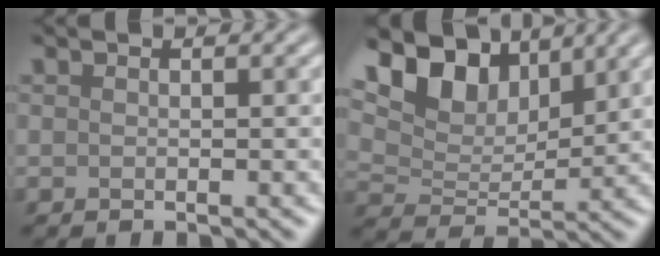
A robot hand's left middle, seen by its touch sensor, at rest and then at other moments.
{"total": 9.3, "force": [5.5, 5.1, 5.3], "torque": [-0.106, 0.010, 0.090]}